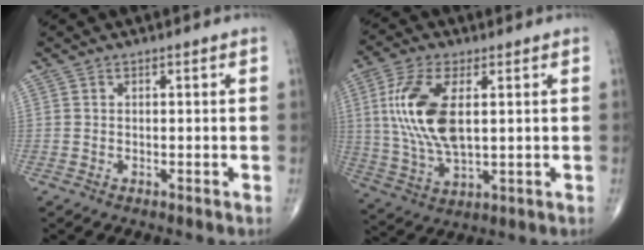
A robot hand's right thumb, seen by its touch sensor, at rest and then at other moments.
{"total": 14.1, "force": [2.5, 6.6, 12.2], "torque": [-0.259, -0.008, 0.054]}